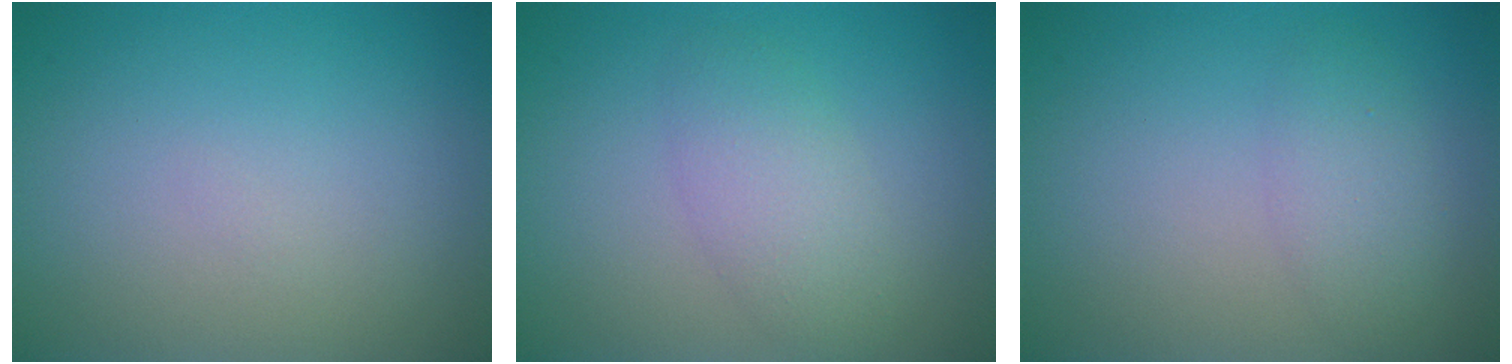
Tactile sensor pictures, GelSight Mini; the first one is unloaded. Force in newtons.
{"total": 3.0, "press": 3.0, "slide": 0.2}
{"total": 2.2, "press": 2.2, "slide": 0.1}